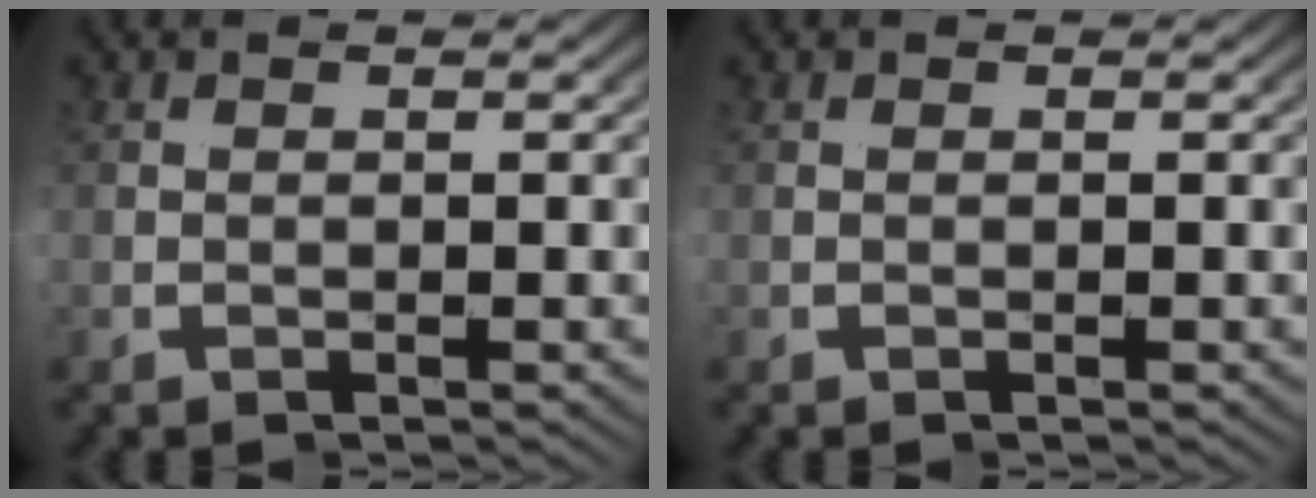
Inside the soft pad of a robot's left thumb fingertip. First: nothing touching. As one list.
[{"total": 0.0}]